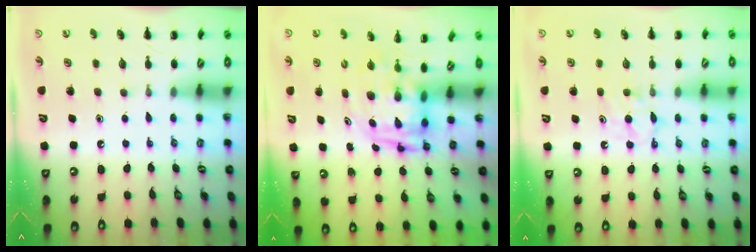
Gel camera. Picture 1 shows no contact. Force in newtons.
{"total": 3.3, "press": 3.3, "slide": 0.7}
{"total": 5.6, "press": 5.3, "slide": 1.6}